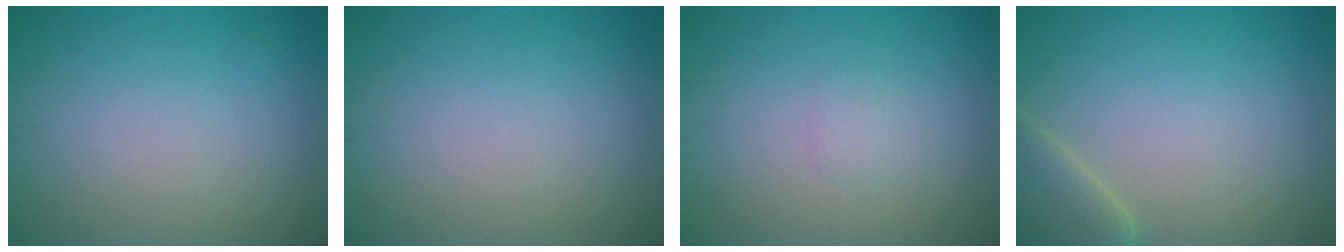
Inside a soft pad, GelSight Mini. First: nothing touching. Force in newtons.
{"total": 0.0}
{"total": 0.9, "press": 0.9, "slide": 0.1}
{"total": 3.8, "press": 3.8, "slide": 0.4}